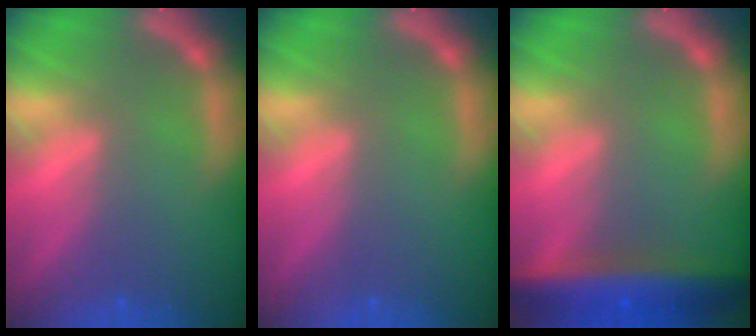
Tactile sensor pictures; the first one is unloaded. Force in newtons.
{"total": 0.0}
{"total": 7.4}